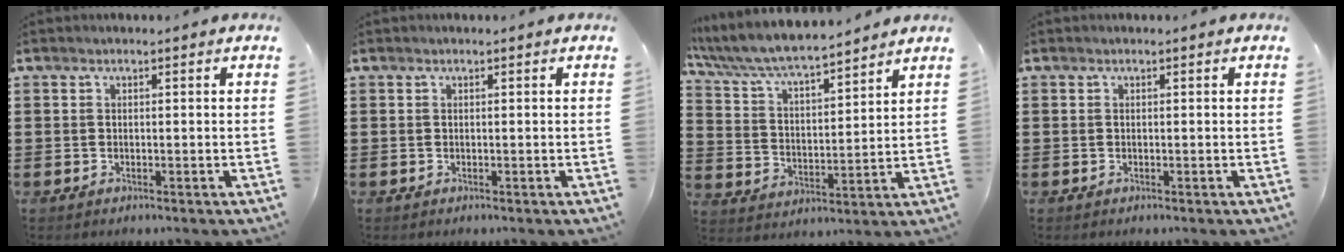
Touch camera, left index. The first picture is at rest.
{"total": 0.0}
{"total": 6.6, "force": [6.2, 0.5, 2.3], "torque": [-0.072, -0.038, 0.103]}
{"total": 0.0}